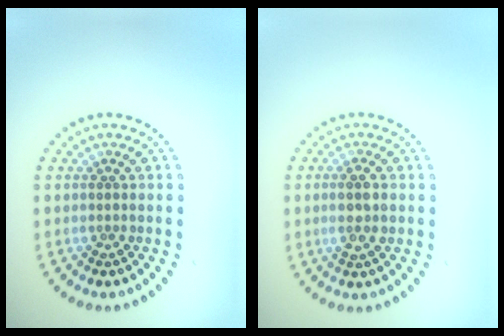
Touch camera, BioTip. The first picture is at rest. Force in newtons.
{"total": 2.2, "press": 2.1, "slide": 0.8}